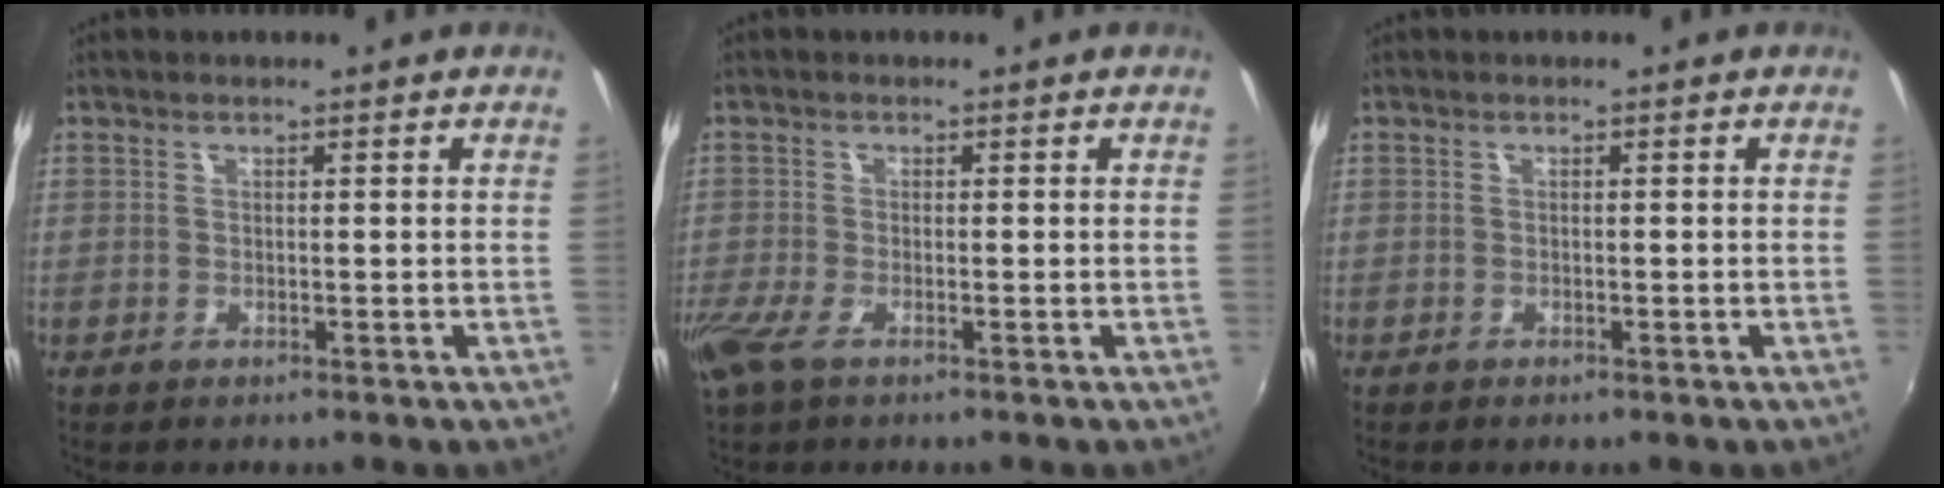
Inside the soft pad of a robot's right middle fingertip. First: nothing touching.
{"total": 4.3, "force": [-2.5, 1.2, 3.3], "torque": [-0.078, -0.017, -0.049]}
{"total": 0.5, "force": [-0.5, 0.1, 0.2], "torque": [-0.006, -0.002, -0.011]}